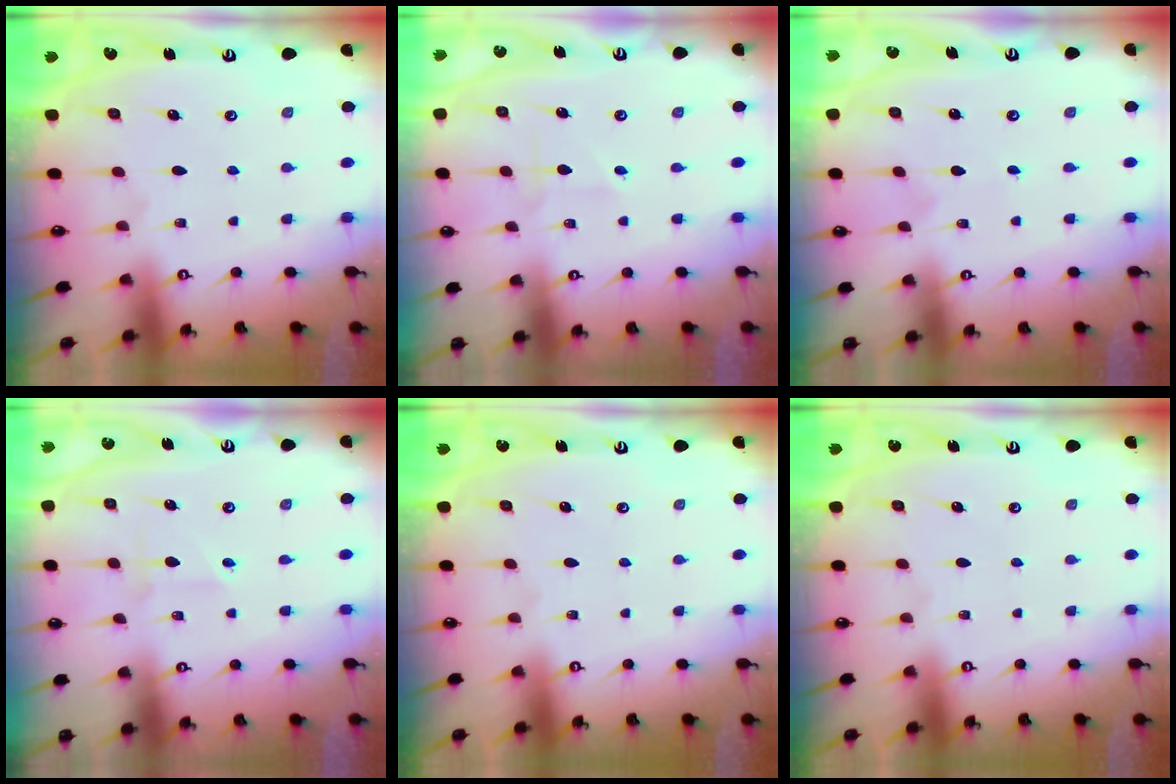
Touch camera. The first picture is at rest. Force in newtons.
{"total": 2.9, "press": 2.8, "slide": 0.4}
{"total": 0.7, "press": 0.7, "slide": 0.0}
{"total": 1.5, "press": 1.5, "slide": 0.2}
{"total": 0.0}
{"total": 0.0}